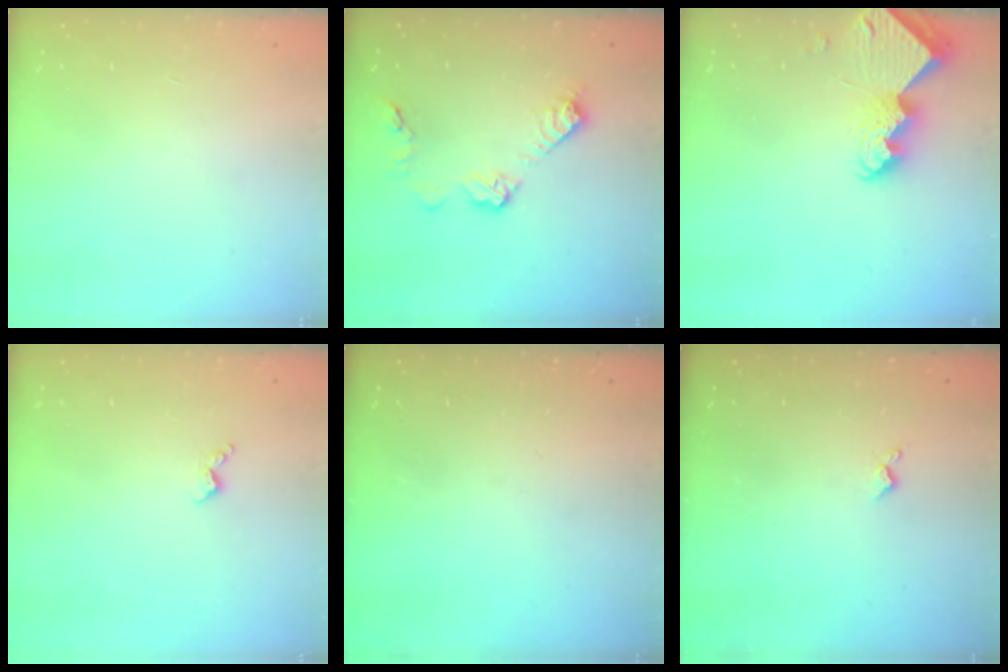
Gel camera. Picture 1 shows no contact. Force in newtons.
{"total": 10.8, "press": 10.8, "slide": 0.6}
{"total": 8.7, "press": 8.7, "slide": 0.7}
{"total": 3.4, "press": 3.3, "slide": 0.7}
{"total": 0.0}
{"total": 3.1, "press": 3.1, "slide": 0.7}